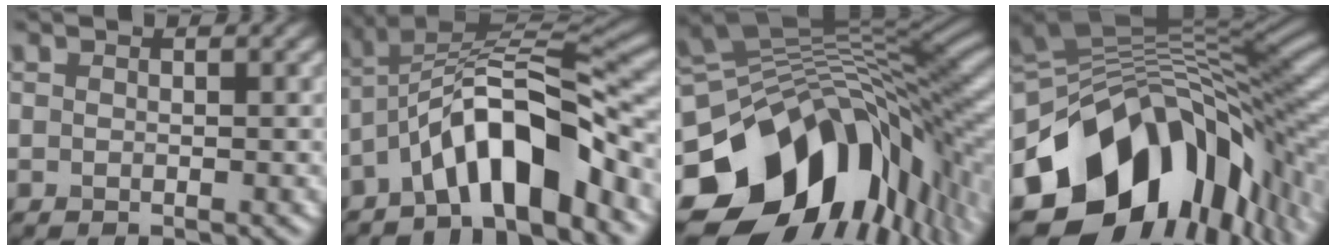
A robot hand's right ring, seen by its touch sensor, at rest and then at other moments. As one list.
[{"total": 9.5, "force": [-4.8, 3.0, 7.6], "torque": [-0.109, 0.021, -0.090]}, {"total": 17.0, "force": [-5.2, 11.0, 11.9], "torque": [-0.223, -0.021, -0.079]}, {"total": 15.6, "force": [-4.7, 10.5, 10.5], "torque": [-0.174, -0.008, -0.069]}]